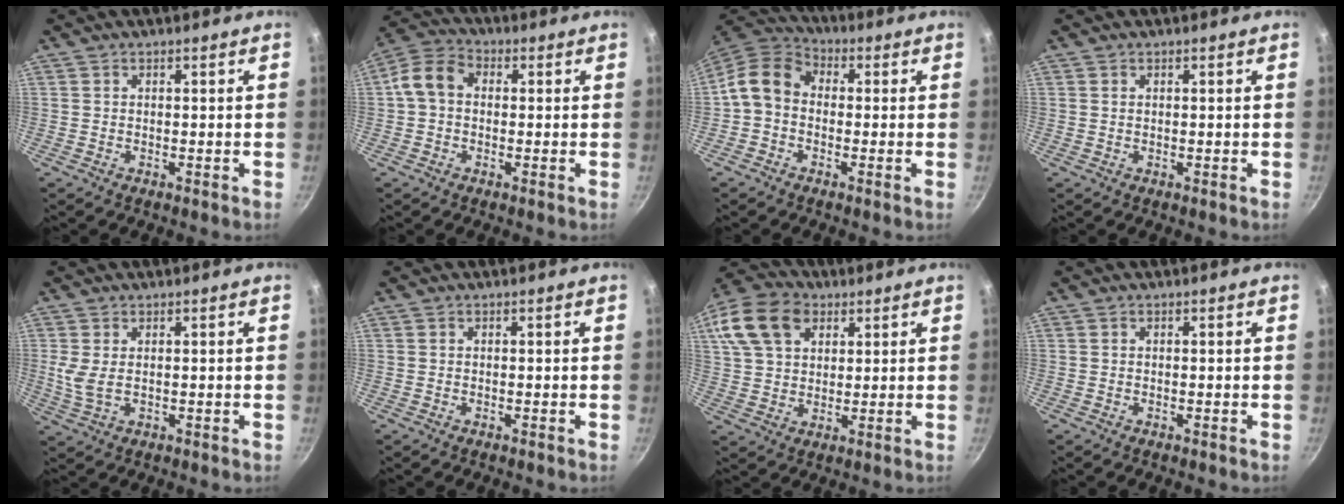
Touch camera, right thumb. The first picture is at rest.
{"total": 7.1, "force": [0.1, 5.5, 4.5], "torque": [-0.074, 0.023, -0.018]}
{"total": 8.9, "force": [-0.6, 7.0, 5.4], "torque": [-0.088, 0.034, -0.034]}
{"total": 0.0}
{"total": 4.2, "force": [0.6, 2.2, 3.5], "torque": [-0.068, -0.004, 0.017]}
{"total": 0.0}
{"total": 15.4, "force": [6.6, 10.7, 9.0], "torque": [-0.160, 0.011, 0.112]}
{"total": 0.0}